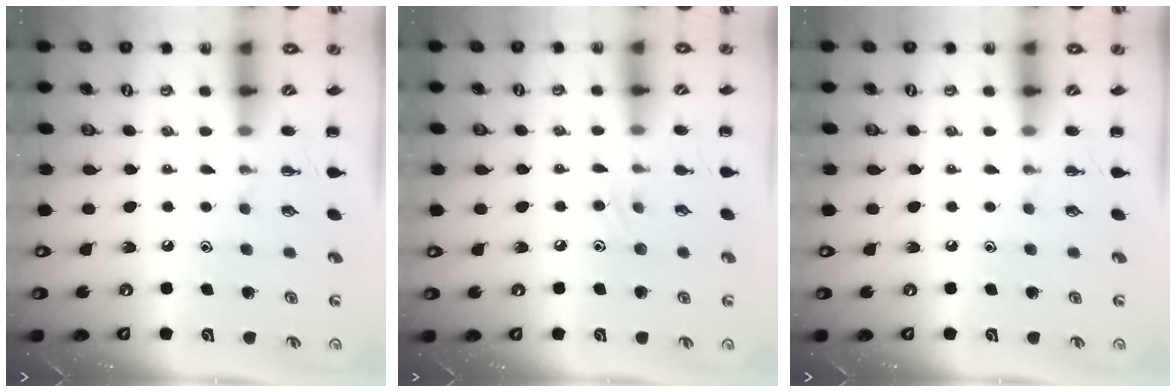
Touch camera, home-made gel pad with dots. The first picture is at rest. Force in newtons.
{"total": 5.5, "press": 5.3, "slide": 1.7}
{"total": 0.0}